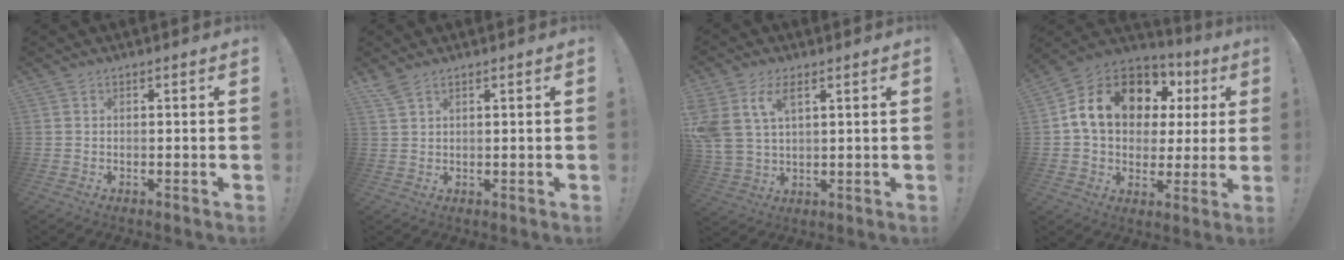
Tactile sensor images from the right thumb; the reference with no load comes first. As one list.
[{"total": 2.9, "force": [2.3, 0.8, 1.5], "torque": [-0.023, -0.012, 0.044]}, {"total": 8.6, "force": [4.2, 4.9, 5.7], "torque": [-0.129, -0.008, 0.080]}, {"total": 18.0, "force": [7.4, 12.4, 10.8], "torque": [-0.175, -0.027, 0.148]}]